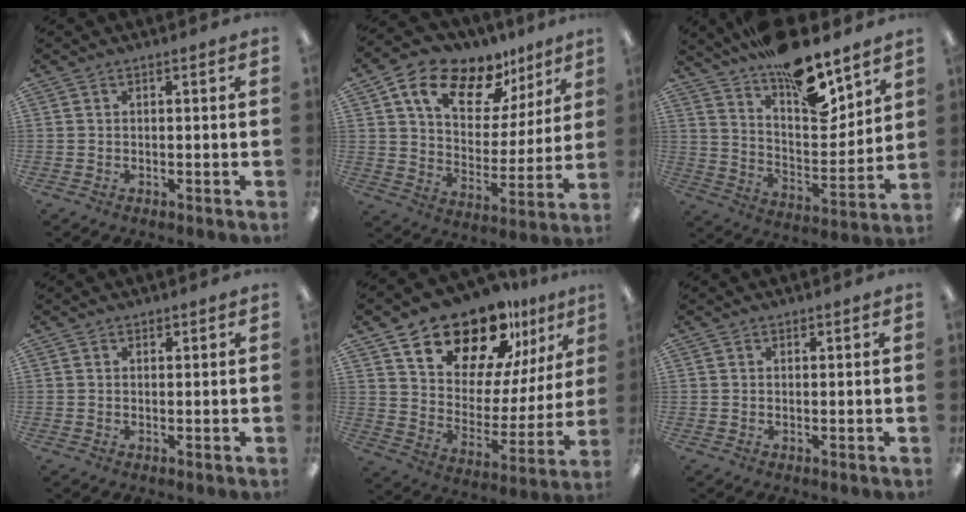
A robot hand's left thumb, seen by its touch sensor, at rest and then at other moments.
{"total": 15.3, "force": [10.6, 8.3, 7.4], "torque": [-0.135, -0.059, 0.191]}
{"total": 17.7, "force": [13.6, 5.9, 9.7], "torque": [-0.155, -0.093, 0.232]}
{"total": 1.1, "force": [1.0, 0.6, 0.1], "torque": [-0.002, -0.001, 0.019]}
{"total": 19.4, "force": [16.4, 7.8, 7.0], "torque": [-0.135, -0.123, 0.292]}
{"total": 0.9, "force": [0.7, 0.5, 0.1], "torque": [-0.003, 0.000, 0.015]}